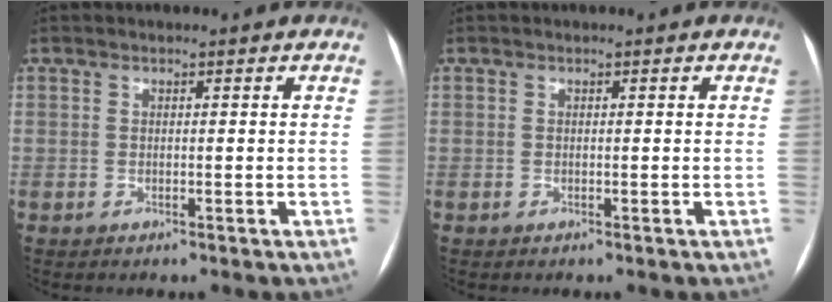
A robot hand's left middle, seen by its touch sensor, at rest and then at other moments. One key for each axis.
{"total": 0.0}